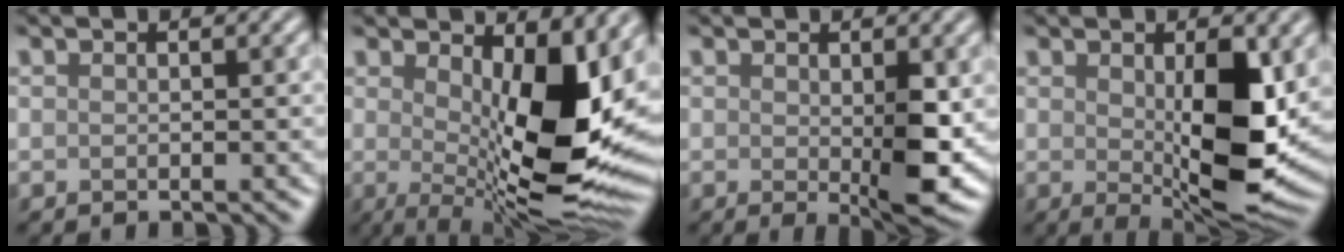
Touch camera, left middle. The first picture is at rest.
{"total": 13.4, "force": [1.4, 4.7, 12.5], "torque": [-0.172, -0.021, 0.030]}
{"total": 4.4, "force": [-0.3, 0.7, 4.4], "torque": [-0.071, -0.015, 0.005]}
{"total": 8.5, "force": [0.3, 2.8, 8.0], "torque": [-0.128, -0.015, 0.016]}